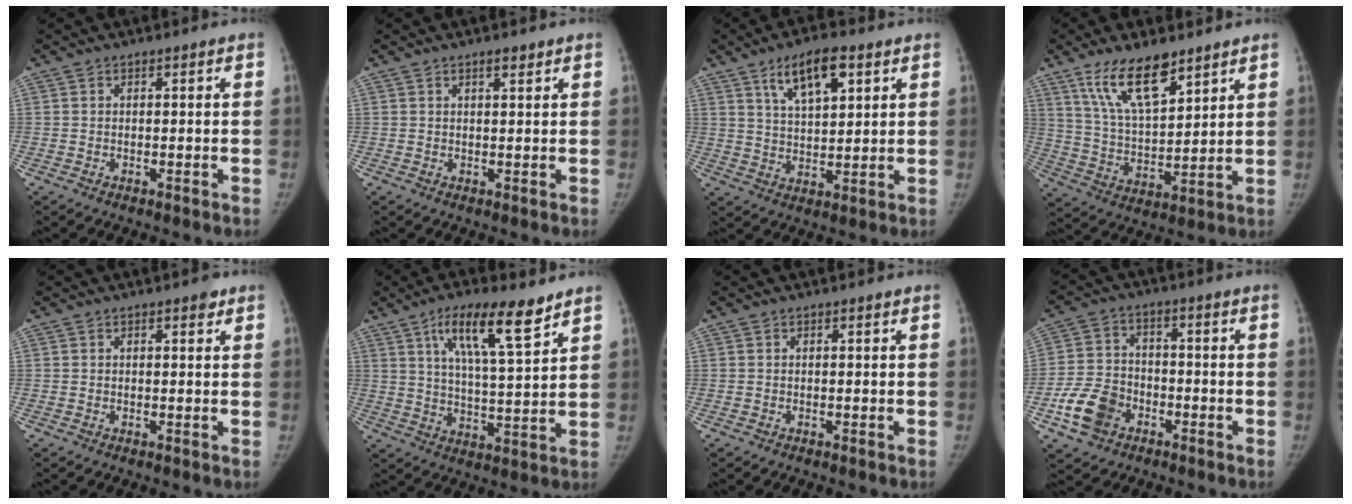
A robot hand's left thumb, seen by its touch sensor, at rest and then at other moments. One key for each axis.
{"total": 1.8, "fx": 1.2, "fy": 0.5, "fz": 1.2, "tx": -0.015, "ty": -0.006, "tz": 0.019}
{"total": 9.9, "fx": 5.1, "fy": 4.1, "fz": 7.4, "tx": -0.109, "ty": -0.021, "tz": 0.091}
{"total": 13.1, "fx": 8.7, "fy": 4.9, "fz": 8.5, "tx": -0.132, "ty": -0.047, "tz": 0.170}
{"total": 1.4, "fx": 0.9, "fy": 0.6, "fz": 0.9, "tx": -0.004, "ty": -0.002, "tz": 0.009}
{"total": 13.5, "fx": 8.1, "fy": 3.2, "fz": 10.3, "tx": -0.161, "ty": -0.036, "tz": 0.141}
{"total": 0.0}
{"total": 9.7, "fx": -4.6, "fy": 7.2, "fz": 4.6, "tx": -0.076, "ty": 0.022, "tz": -0.085}